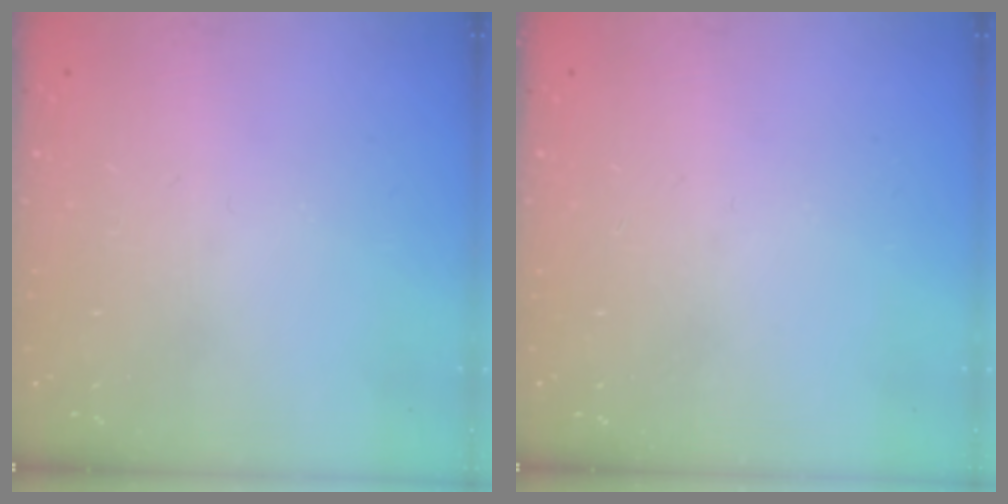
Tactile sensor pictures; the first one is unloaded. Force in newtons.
{"total": 0.0}